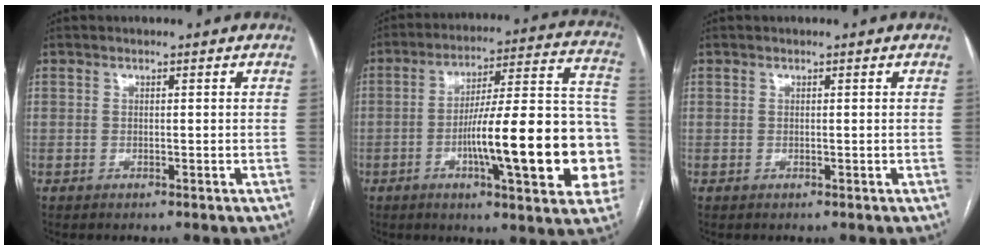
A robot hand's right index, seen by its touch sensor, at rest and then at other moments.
{"total": 22.8, "force": [-5.4, 3.3, 21.9], "torque": [-0.247, 0.029, -0.073]}
{"total": 0.0}